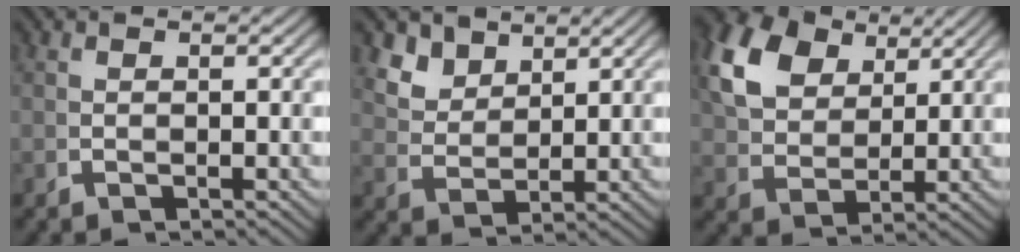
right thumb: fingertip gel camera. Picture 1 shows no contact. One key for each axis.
{"total": 4.6, "fx": 3.1, "fy": 2.6, "fz": 2.3, "tx": -0.052, "ty": -0.009, "tz": 0.069}
{"total": 9.3, "fx": 4.1, "fy": 6.3, "fz": 5.4, "tx": -0.123, "ty": -0.007, "tz": 0.083}